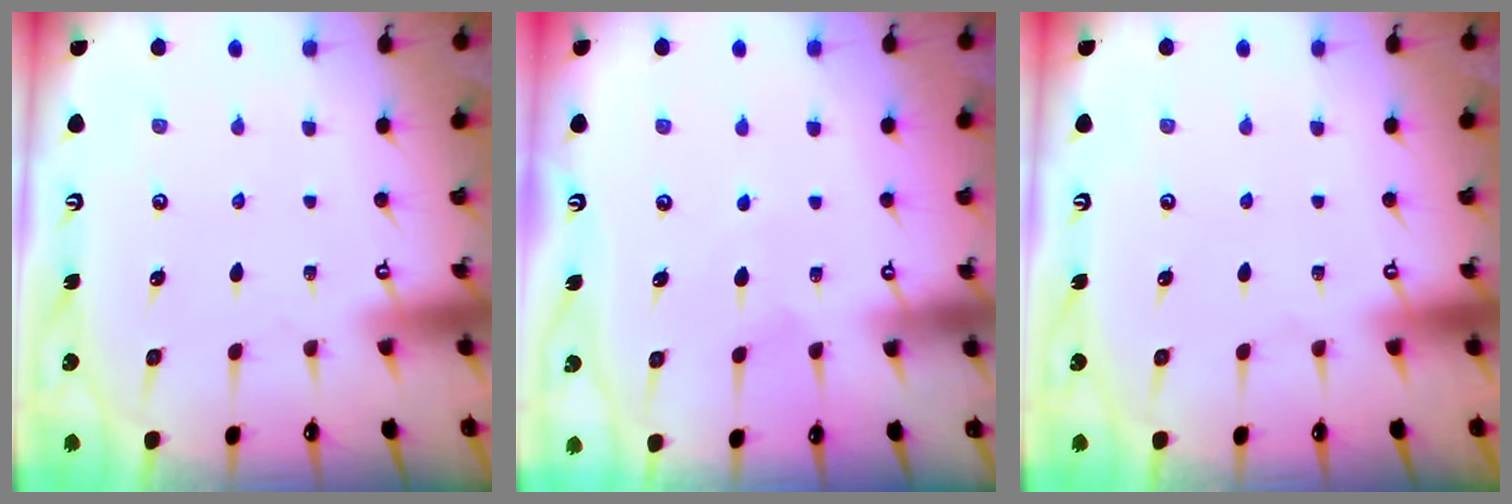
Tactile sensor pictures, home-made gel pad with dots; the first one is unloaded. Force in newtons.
{"total": 4.7, "press": 4.7, "slide": 0.6}
{"total": 0.0}